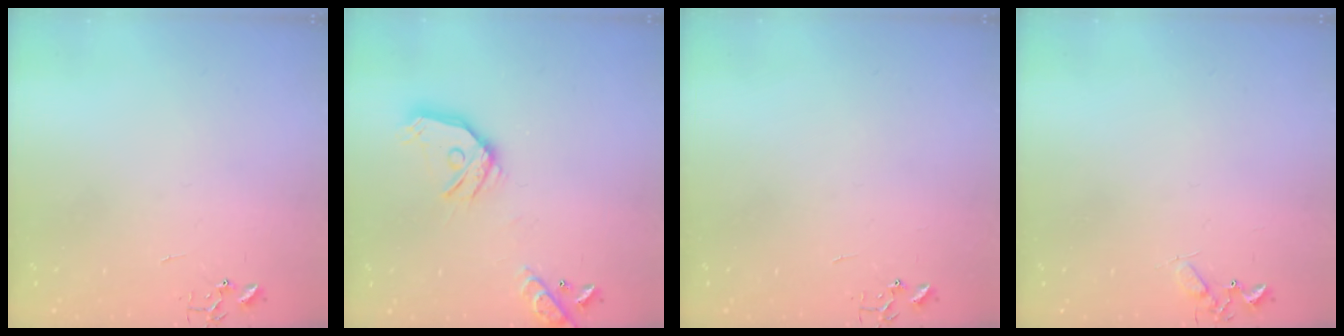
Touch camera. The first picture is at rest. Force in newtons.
{"total": 16.2, "press": 16.0, "slide": 2.5}
{"total": 0.0}
{"total": 4.6, "press": 4.6, "slide": 0.6}